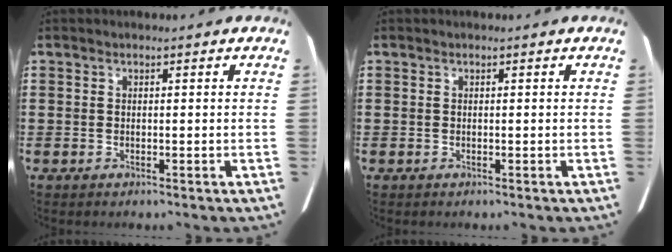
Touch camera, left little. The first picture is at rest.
{"total": 0.0}